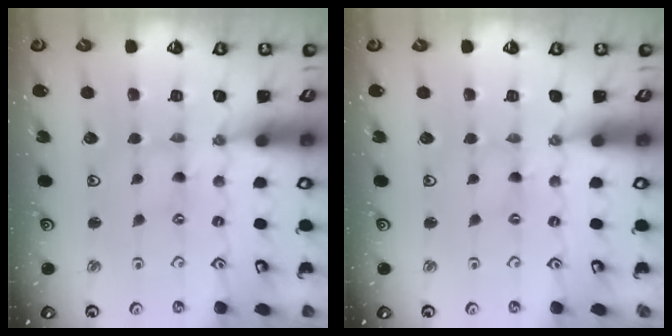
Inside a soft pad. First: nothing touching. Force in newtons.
{"total": 0.0}